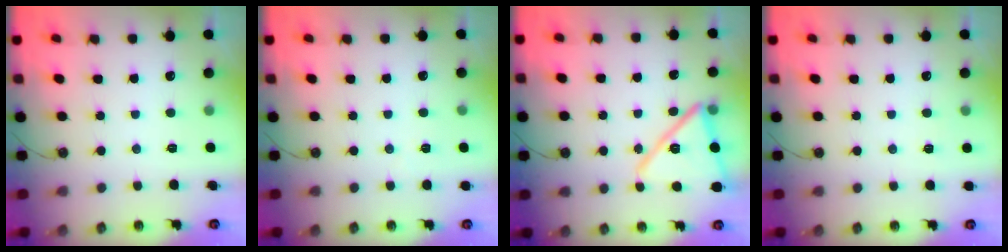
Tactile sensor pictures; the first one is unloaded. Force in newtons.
{"total": 2.0, "press": 1.9, "slide": 0.8}
{"total": 15.0, "press": 15.0, "slide": 1.4}
{"total": 2.6, "press": 1.9, "slide": 1.8}